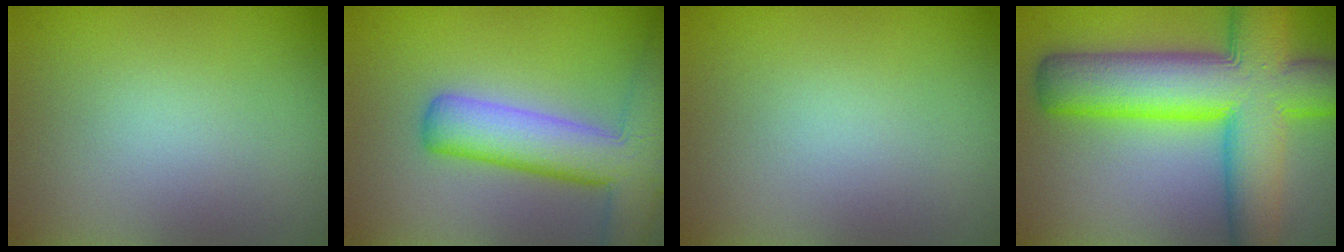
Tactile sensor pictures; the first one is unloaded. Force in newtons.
{"total": 7.6, "press": 7.6, "slide": 0.4}
{"total": 0.0}
{"total": 13.4, "press": 13.4, "slide": 0.3}